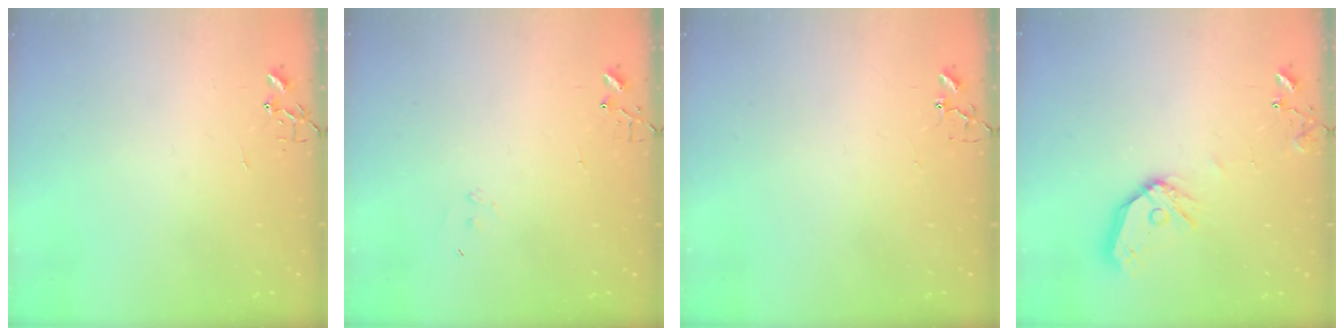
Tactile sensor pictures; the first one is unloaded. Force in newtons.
{"total": 6.8, "press": 6.8, "slide": 0.5}
{"total": 3.9, "press": 3.8, "slide": 0.2}
{"total": 12.8, "press": 12.7, "slide": 1.8}